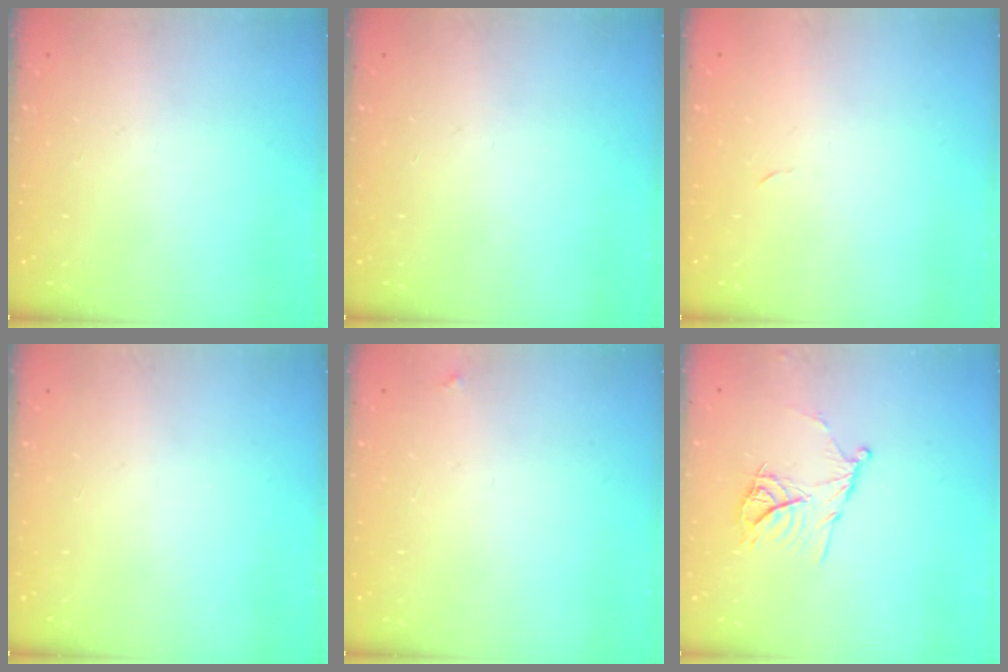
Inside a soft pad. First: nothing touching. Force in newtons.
{"total": 0.0}
{"total": 2.3, "press": 2.3, "slide": 0.4}
{"total": 0.0}
{"total": 3.3, "press": 3.3, "slide": 0.4}
{"total": 11.8, "press": 11.8, "slide": 0.9}